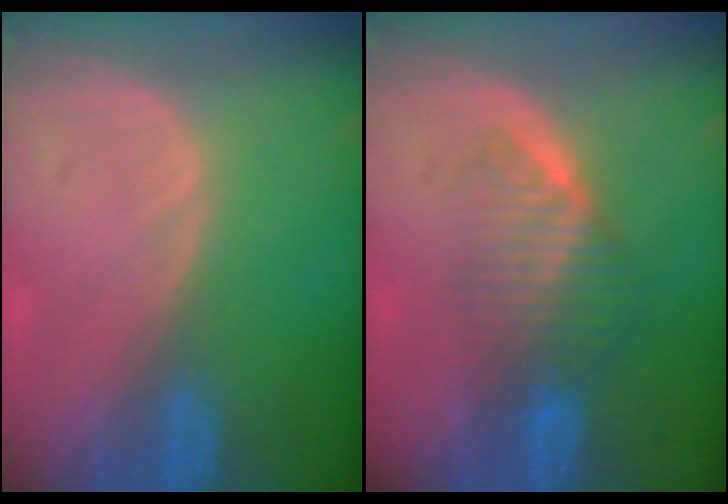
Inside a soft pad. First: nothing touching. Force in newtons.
{"total": 6.5, "press": 5.8, "slide": 2.9}